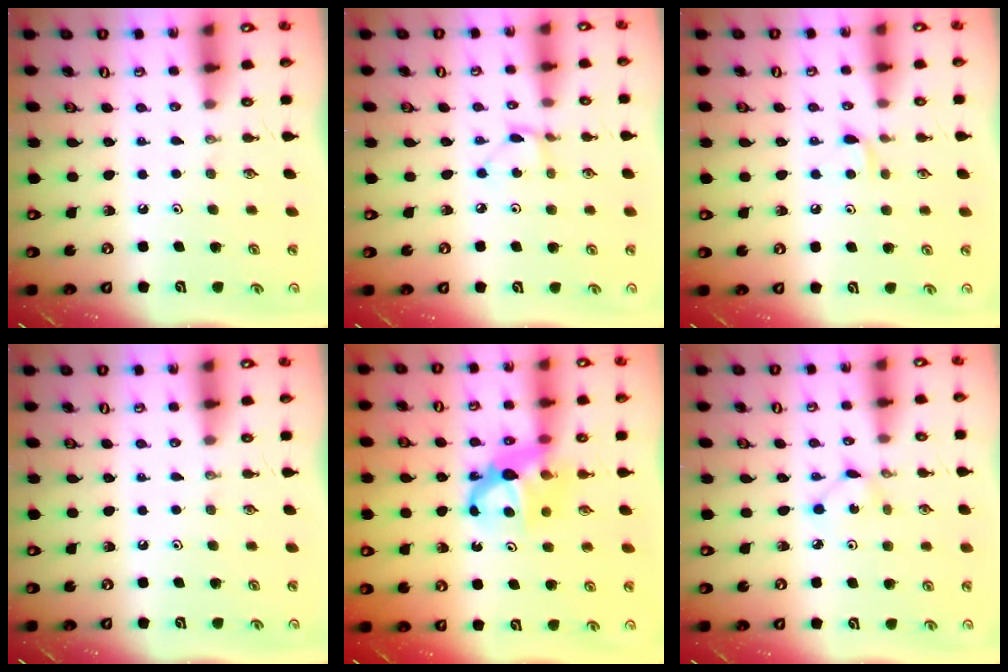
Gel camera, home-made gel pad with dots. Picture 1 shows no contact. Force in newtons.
{"total": 2.3, "press": 2.3, "slide": 0.4}
{"total": 4.8, "press": 4.7, "slide": 0.6}
{"total": 0.0}
{"total": 7.0, "press": 7.0, "slide": 0.1}
{"total": 2.2, "press": 2.2, "slide": 0.3}